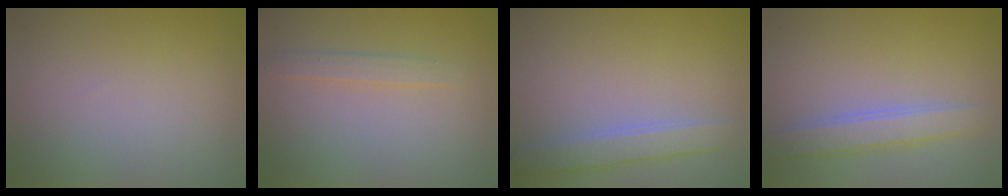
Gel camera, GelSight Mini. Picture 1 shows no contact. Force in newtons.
{"total": 1.3, "press": 1.3, "slide": 0.0}
{"total": 2.6, "press": 2.6, "slide": 0.2}
{"total": 3.0, "press": 3.0, "slide": 0.2}